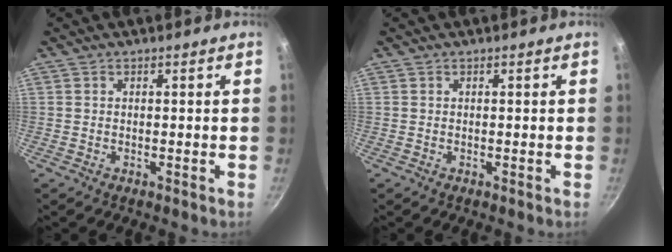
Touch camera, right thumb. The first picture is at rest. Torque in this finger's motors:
{"motor_torque": [0.01, 0.01, -0.01, -0.01, 0.00]}